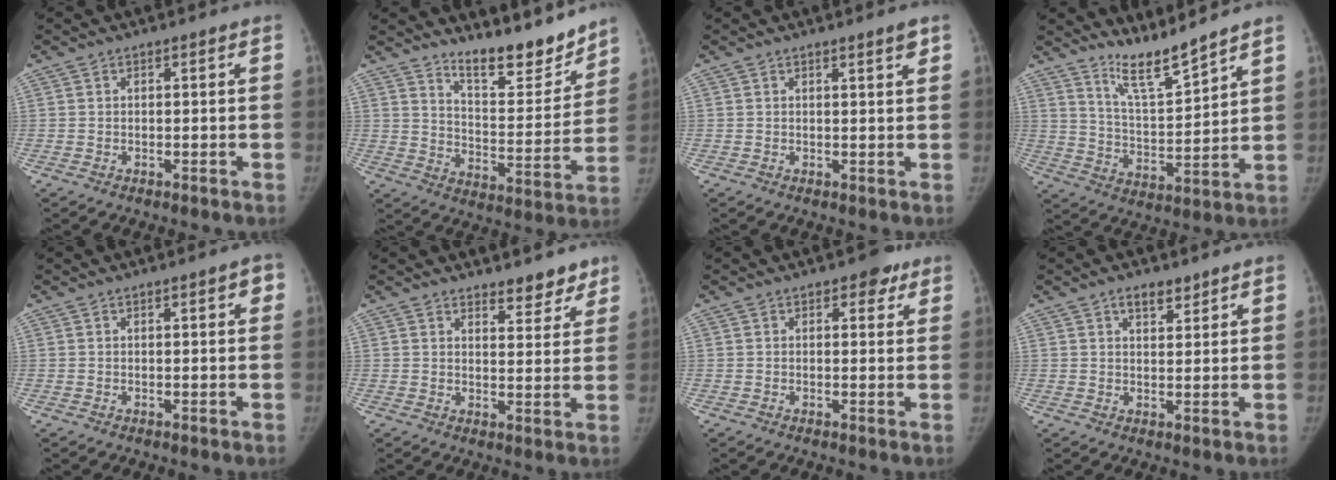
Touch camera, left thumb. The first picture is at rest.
{"total": 13.9, "force": [12.2, 3.5, 5.6], "torque": [-0.046, -0.099, 0.200]}
{"total": 1.6, "force": [1.1, 0.0, 1.1], "torque": [-0.014, -0.007, 0.016]}
{"total": 8.7, "force": [7.9, 0.2, 3.8], "torque": [-0.067, -0.070, 0.153]}
{"total": 2.0, "force": [0.8, 0.7, 1.7], "torque": [-0.011, 0.004, 0.006]}
{"total": 5.5, "force": [4.6, 2.4, 1.9], "torque": [0.009, -0.032, 0.064]}
{"total": 3.5, "force": [2.1, 2.1, 1.9], "torque": [0.002, -0.005, 0.023]}
{"total": 3.7, "force": [2.6, 1.8, 1.9], "torque": [-0.013, -0.015, 0.042]}